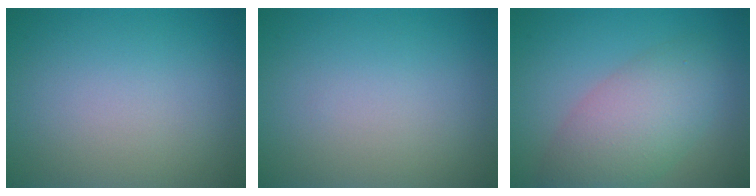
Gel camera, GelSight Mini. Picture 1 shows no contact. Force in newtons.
{"total": 0.0}
{"total": 6.4, "press": 6.4, "slide": 0.4}